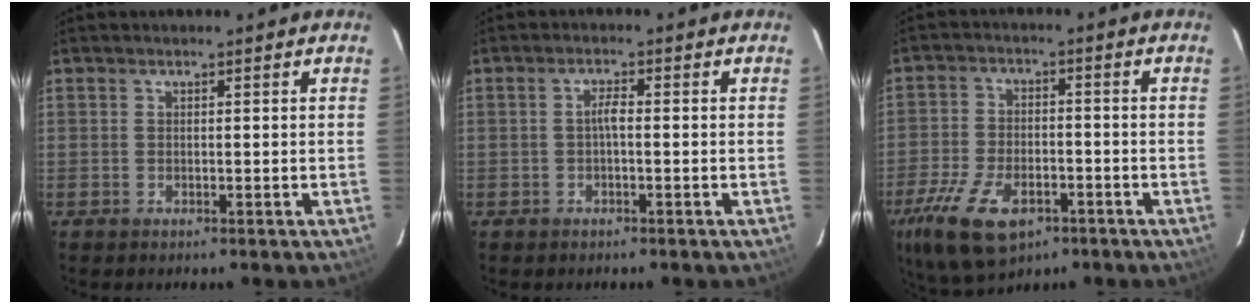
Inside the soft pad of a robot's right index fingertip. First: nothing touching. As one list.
[{"total": 1.8, "force": [-0.4, 0.4, 1.7], "torque": [-0.033, 0.007, -0.009]}, {"total": 15.2, "force": [-8.6, 7.8, 9.8], "torque": [-0.224, -0.025, -0.148]}]